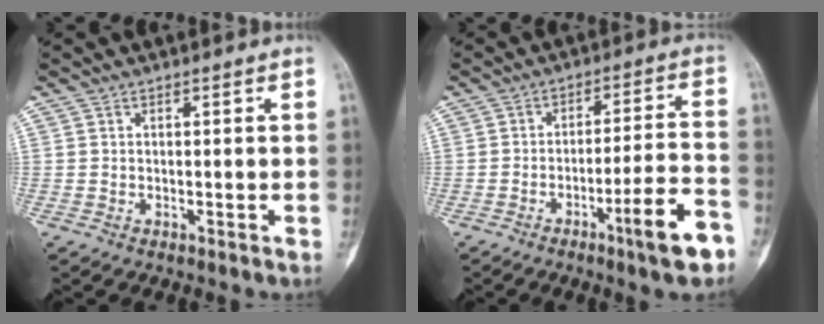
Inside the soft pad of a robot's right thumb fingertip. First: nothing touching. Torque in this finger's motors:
{"motor_torque": [1.47, 0.24, 0.57, -0.60, 0.28]}